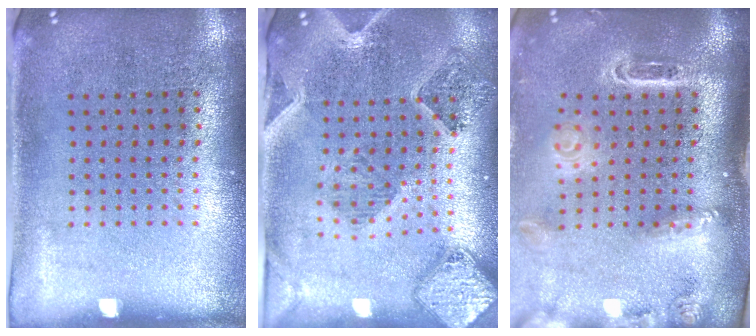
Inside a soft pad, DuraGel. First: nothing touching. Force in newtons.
{"total": 1.6, "press": 1.5, "slide": 0.3}
{"total": 2.8, "press": 2.0, "slide": 1.9}